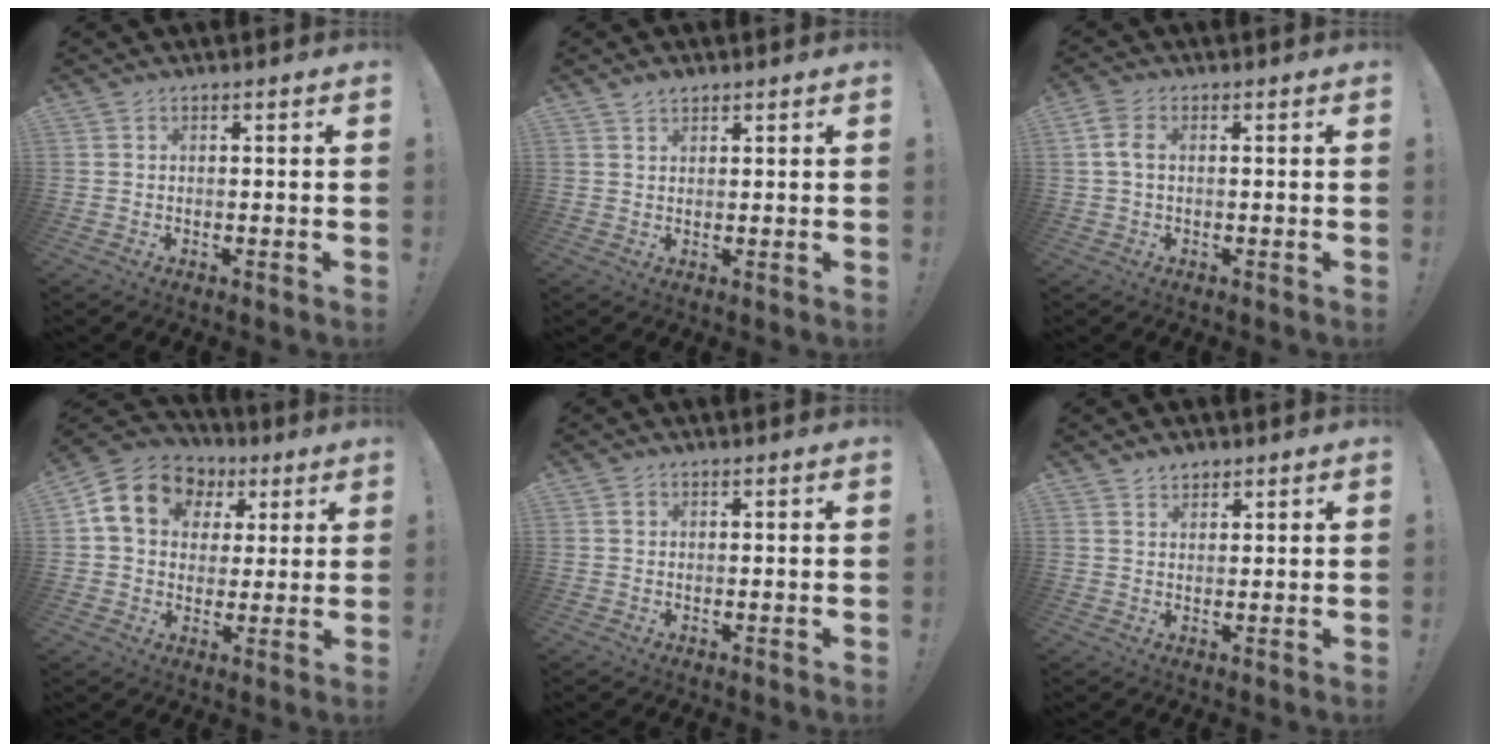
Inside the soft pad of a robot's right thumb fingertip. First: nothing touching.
{"total": 2.0, "force": [1.6, 1.0, 0.4], "torque": [0.004, -0.012, 0.029]}
{"total": 4.4, "force": [0.7, 2.6, 3.4], "torque": [-0.072, 0.010, 0.012]}
{"total": 14.2, "force": [5.5, 11.1, 7.1], "torque": [-0.108, -0.014, 0.107]}
{"total": 0.8, "force": [0.1, 0.7, 0.3], "torque": [-0.004, 0.004, 0.002]}
{"total": 2.7, "force": [2.3, 1.5, 0.3], "torque": [0.001, -0.014, 0.041]}